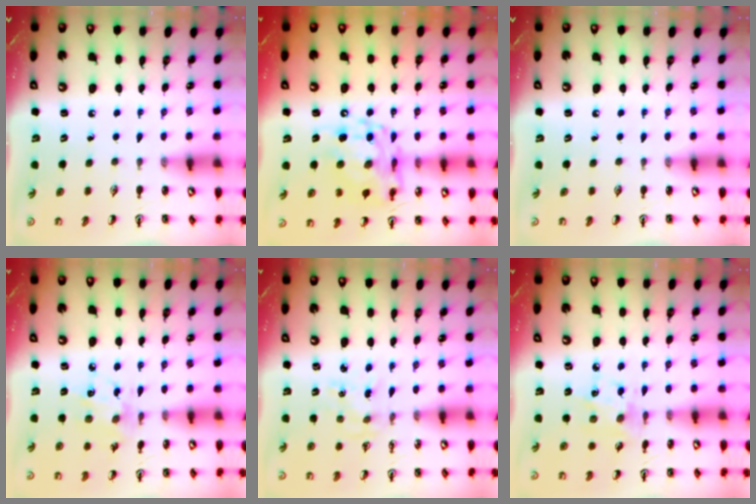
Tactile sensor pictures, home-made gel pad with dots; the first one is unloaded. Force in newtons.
{"total": 12.9, "press": 12.8, "slide": 1.3}
{"total": 0.0}
{"total": 5.8, "press": 5.6, "slide": 1.6}
{"total": 1.0, "press": 1.0, "slide": 0.1}
{"total": 4.0, "press": 3.8, "slide": 1.2}